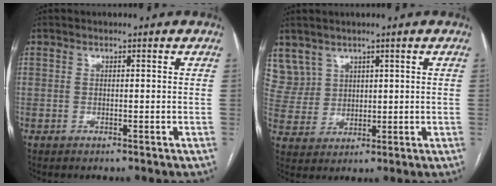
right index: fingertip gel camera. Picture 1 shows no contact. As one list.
[{"total": 7.0, "force": [4.5, 5.4, 0.2], "torque": [-0.012, 0.019, 0.106]}]